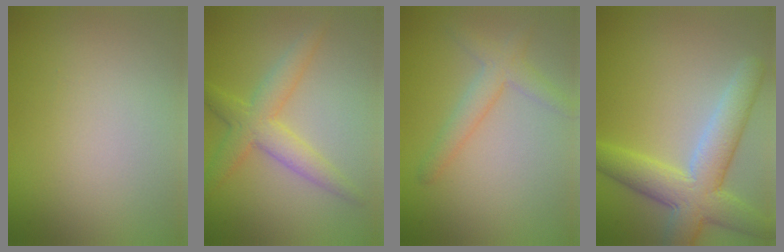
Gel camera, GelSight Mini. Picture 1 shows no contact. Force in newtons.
{"total": 4.0, "press": 4.0, "slide": 0.1}
{"total": 2.7, "press": 2.7, "slide": 0.1}
{"total": 6.8, "press": 6.8, "slide": 0.3}